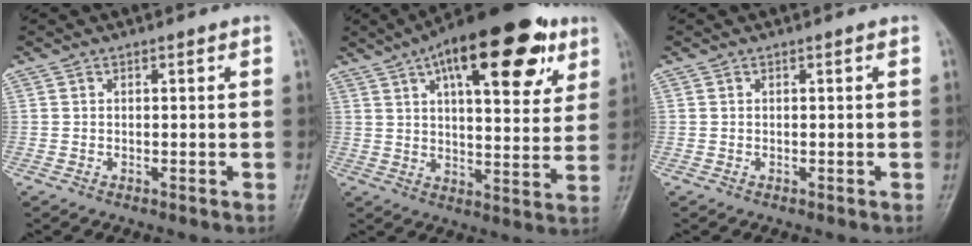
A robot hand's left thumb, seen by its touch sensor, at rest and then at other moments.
{"total": 23.4, "force": [11.5, 9.4, 18.0], "torque": [-0.236, -0.010, 0.168]}
{"total": 0.0}